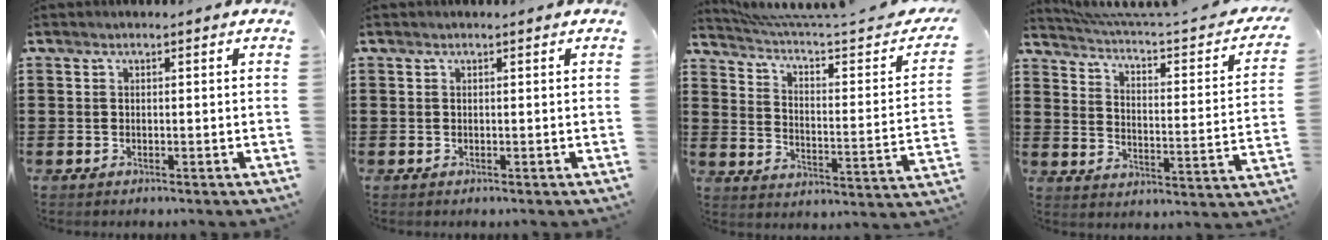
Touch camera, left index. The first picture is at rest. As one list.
[{"total": 0.0}, {"total": 4.7, "force": [3.7, 0.4, 2.9], "torque": [-0.075, -0.034, 0.056]}, {"total": 2.9, "force": [2.5, 0.0, 1.5], "torque": [-0.049, -0.033, 0.031]}]